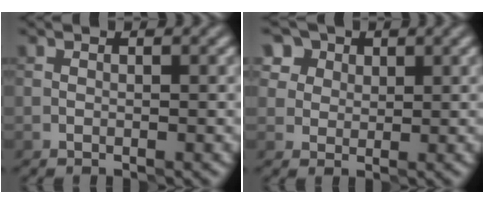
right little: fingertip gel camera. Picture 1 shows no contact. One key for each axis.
{"total": 6.1, "fx": 3.6, "fy": 4.4, "fz": 2.2, "tx": -0.038, "ty": 0.014, "tz": 0.053}